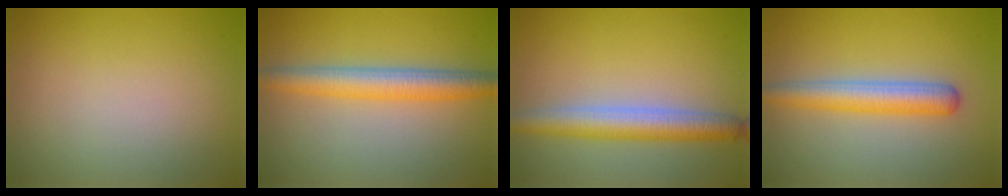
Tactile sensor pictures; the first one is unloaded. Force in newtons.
{"total": 4.2, "press": 4.2, "slide": 0.1}
{"total": 4.4, "press": 4.4, "slide": 0.2}
{"total": 3.9, "press": 3.9, "slide": 0.1}